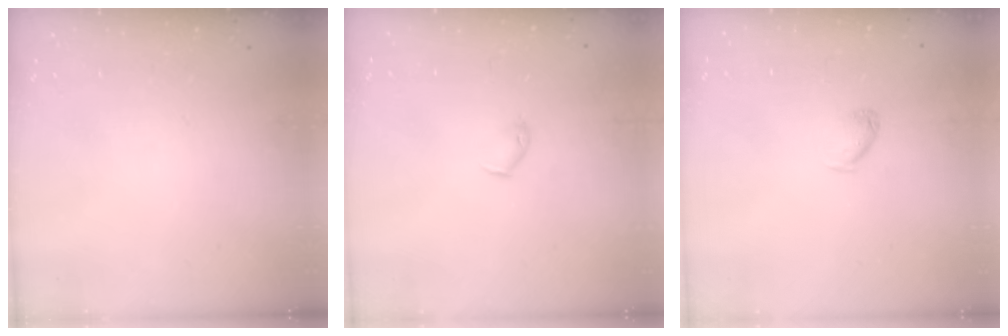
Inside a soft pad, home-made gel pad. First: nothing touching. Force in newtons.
{"total": 4.0, "press": 3.9, "slide": 0.8}
{"total": 4.1, "press": 4.0, "slide": 0.7}